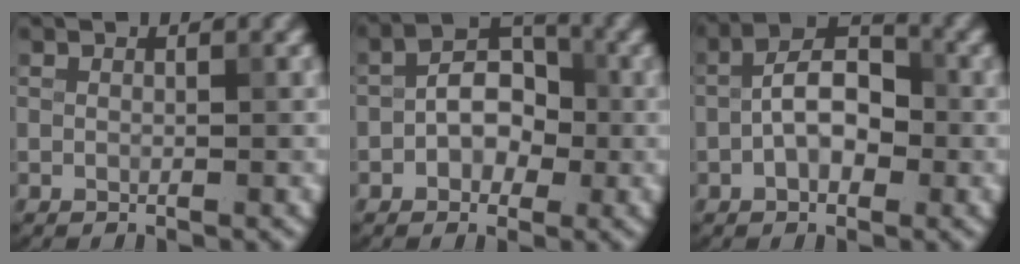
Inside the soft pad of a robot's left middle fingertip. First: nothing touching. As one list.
[{"total": 3.9, "force": [-0.8, 2.7, 2.6], "torque": [-0.037, 0.010, -0.019]}, {"total": 5.0, "force": [-1.1, 2.8, 4.0], "torque": [-0.070, 0.014, -0.023]}]